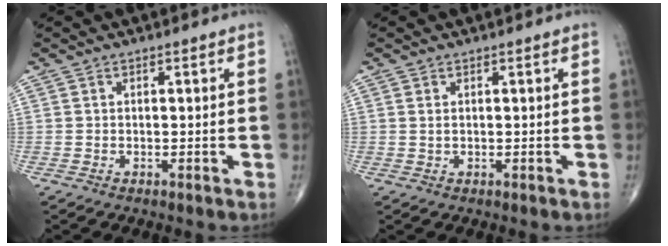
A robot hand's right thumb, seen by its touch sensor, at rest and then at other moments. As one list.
[{"total": 0.6, "force": [0.2, 0.3, 0.5], "torque": [-0.011, 0.002, 0.007]}]